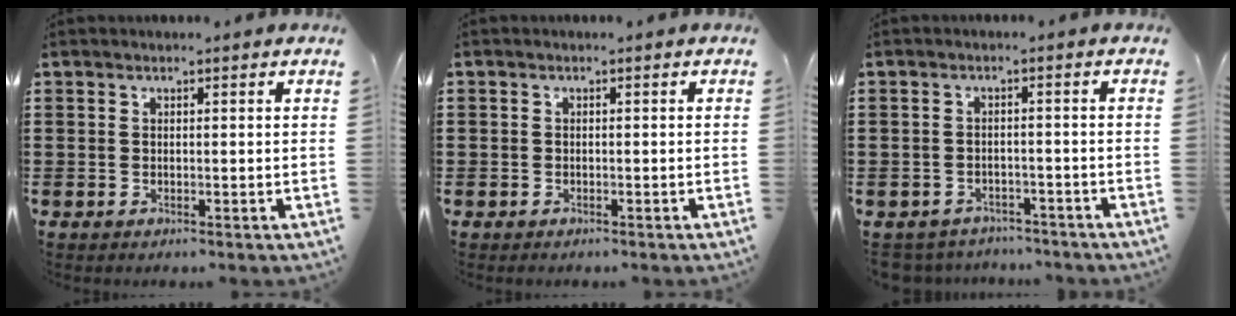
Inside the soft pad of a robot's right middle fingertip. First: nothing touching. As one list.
[{"total": 0.9, "force": [-0.4, 0.8, 0.0], "torque": [-0.002, 0.004, -0.011]}, {"total": 2.5, "force": [-2.4, 0.7, -0.3], "torque": [-0.005, 0.002, -0.056]}]